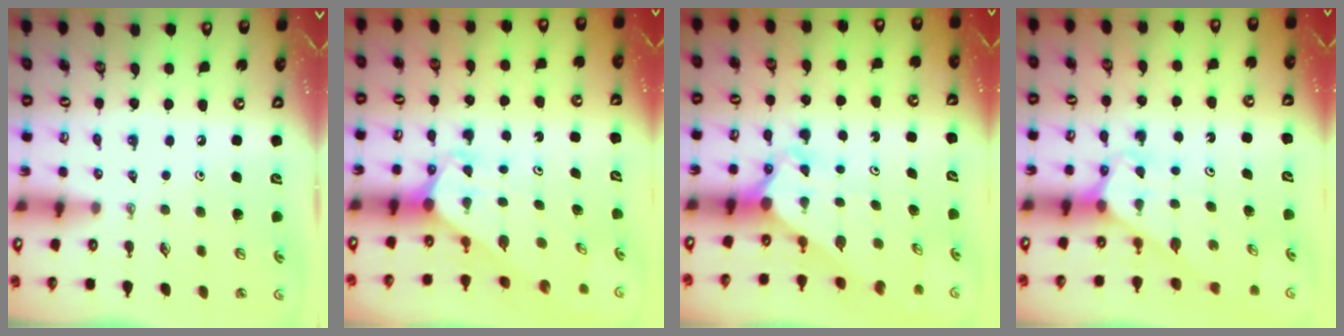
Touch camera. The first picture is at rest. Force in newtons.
{"total": 1.9, "press": 1.9, "slide": 0.1}
{"total": 2.8, "press": 2.8, "slide": 0.2}
{"total": 3.2, "press": 3.2, "slide": 0.2}